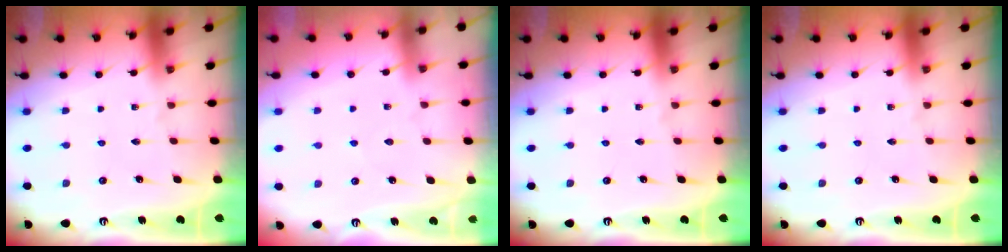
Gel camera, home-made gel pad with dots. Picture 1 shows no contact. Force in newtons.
{"total": 3.2, "press": 3.1, "slide": 0.6}
{"total": 0.0}
{"total": 0.0}